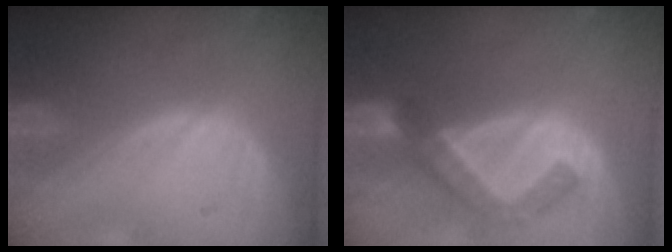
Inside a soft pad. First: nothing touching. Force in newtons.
{"total": 5.3, "press": 5.3, "slide": 0.2}